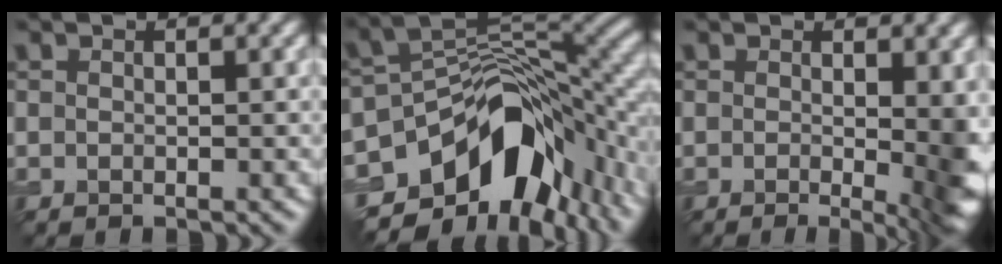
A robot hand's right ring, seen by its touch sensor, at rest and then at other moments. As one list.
[{"total": 14.0, "force": [-6.1, 8.5, 9.4], "torque": [-0.155, -0.002, -0.096]}, {"total": 8.6, "force": [-0.7, 2.9, 8.0], "torque": [-0.073, -0.002, -0.007]}]